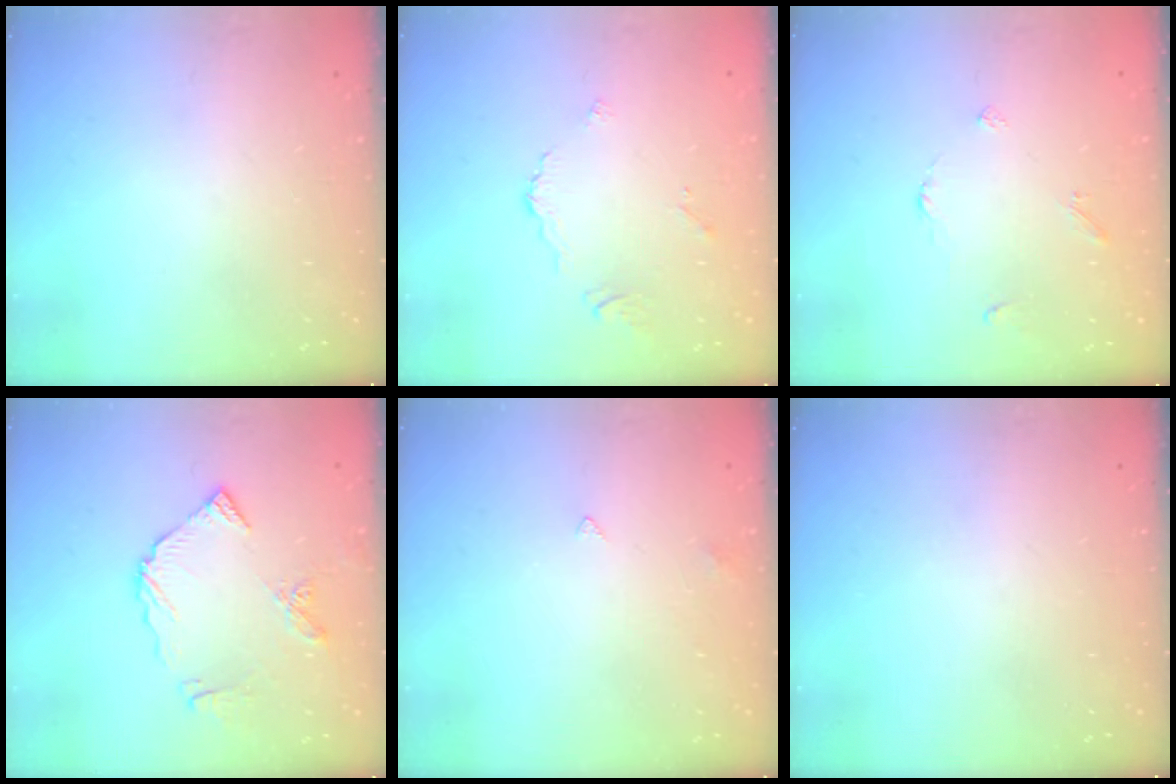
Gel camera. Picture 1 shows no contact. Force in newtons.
{"total": 3.4, "press": 3.4, "slide": 0.5}
{"total": 2.9, "press": 2.9, "slide": 0.5}
{"total": 9.1, "press": 9.1, "slide": 0.7}
{"total": 2.8, "press": 2.8, "slide": 0.5}
{"total": 0.0}